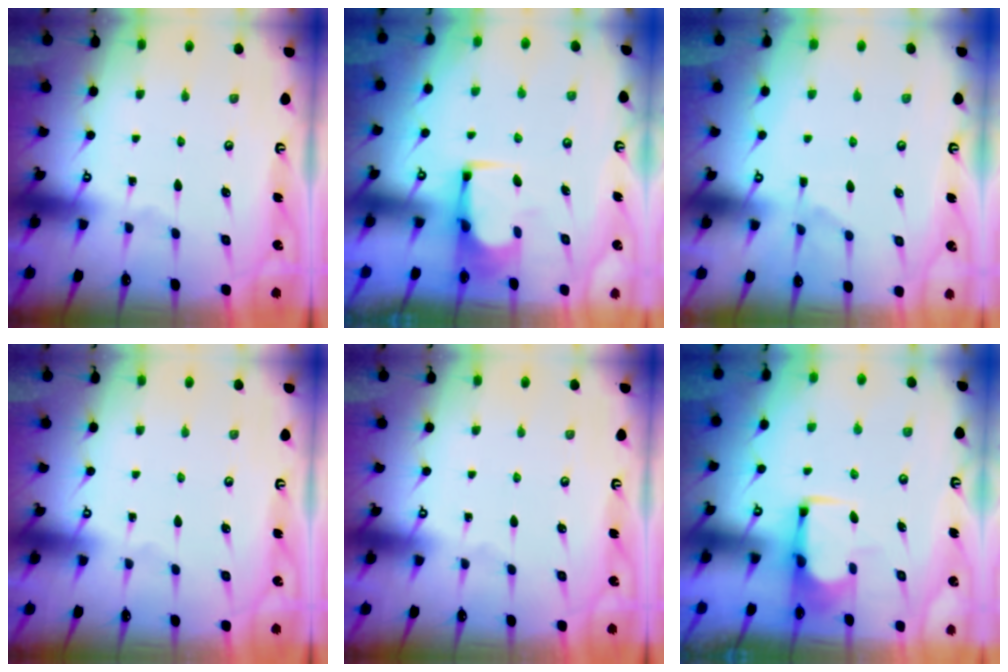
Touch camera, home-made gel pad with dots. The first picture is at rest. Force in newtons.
{"total": 5.7, "press": 5.7, "slide": 0.4}
{"total": 1.2, "press": 0.5, "slide": 1.1}
{"total": 0.0}
{"total": 0.0}
{"total": 1.7, "press": 1.6, "slide": 0.6}